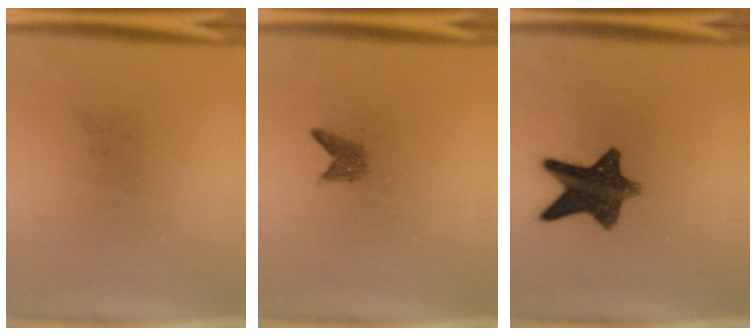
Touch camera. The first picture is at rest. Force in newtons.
{"total": 1.7}
{"total": 10.9}